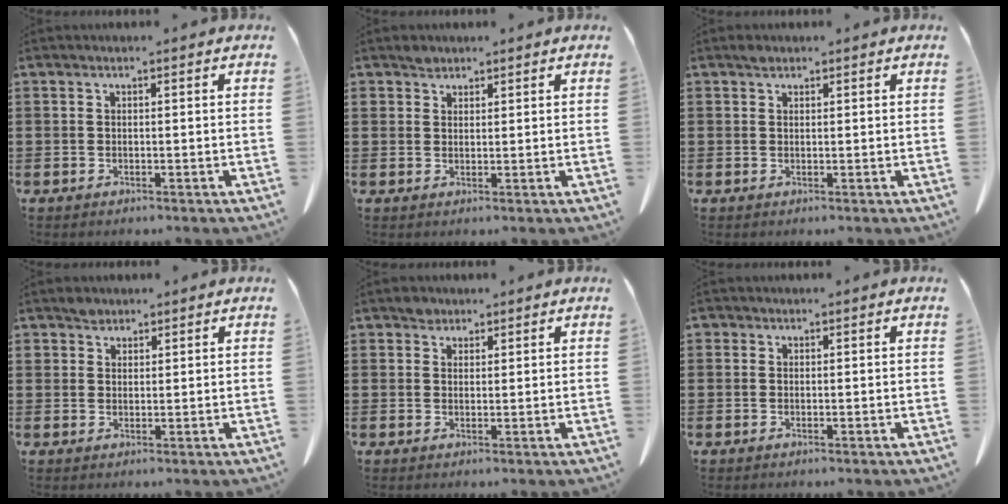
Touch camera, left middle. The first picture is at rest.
{"total": 1.6, "force": [1.4, 0.8, 0.0], "torque": [-0.004, 0.001, 0.029]}
{"total": 0.9, "force": [0.7, 0.6, 0.3], "torque": [-0.007, 0.002, 0.013]}
{"total": 2.0, "force": [1.7, 1.0, 0.1], "torque": [-0.006, 0.002, 0.035]}
{"total": 2.1, "force": [1.8, 1.1, 0.2], "torque": [-0.001, -0.001, 0.034]}
{"total": 0.6, "force": [0.2, 0.6, 0.1], "torque": [-0.004, 0.006, 0.002]}